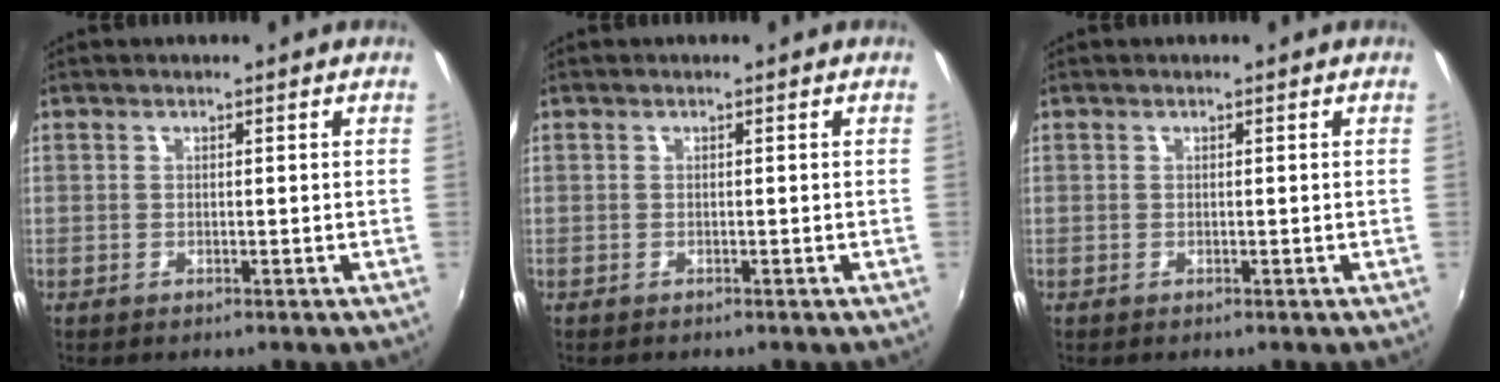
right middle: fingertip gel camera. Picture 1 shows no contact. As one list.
[{"total": 0.0}, {"total": 0.0}]